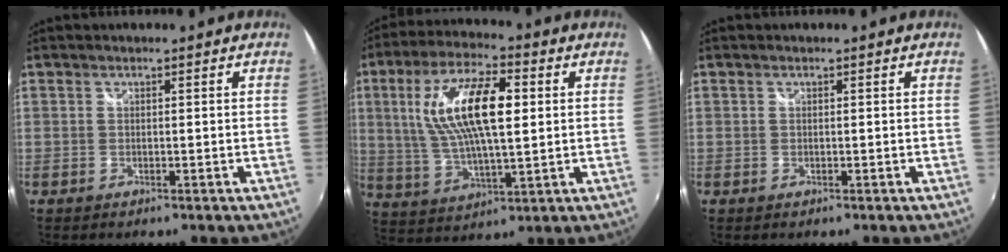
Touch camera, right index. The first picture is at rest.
{"total": 16.2, "force": [3.4, 5.7, 14.8], "torque": [-0.281, 0.013, 0.067]}
{"total": 0.0}